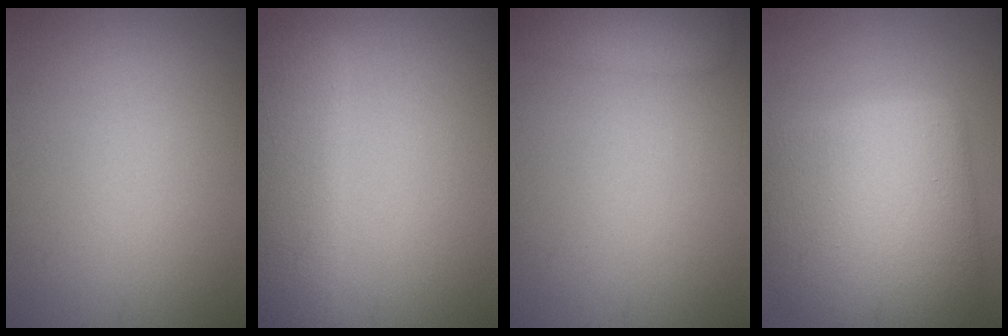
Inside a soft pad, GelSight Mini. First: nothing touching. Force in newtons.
{"total": 5.5, "press": 5.5, "slide": 0.2}
{"total": 2.4, "press": 2.3, "slide": 0.3}
{"total": 9.2, "press": 9.2, "slide": 0.5}